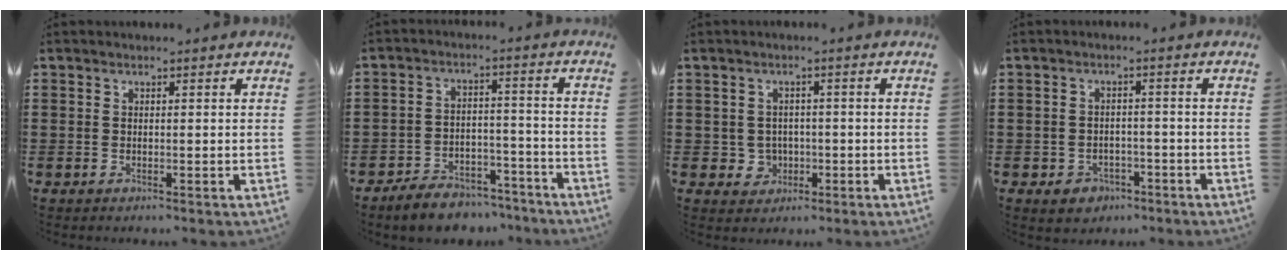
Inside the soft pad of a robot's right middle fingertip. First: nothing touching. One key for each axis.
{"total": 6.1, "fx": -5.8, "fy": 1.5, "fz": 1.0, "tx": -0.012, "ty": 0.020, "tz": -0.113}
{"total": 2.8, "fx": -0.4, "fy": 2.7, "fz": 0.6, "tx": -0.024, "ty": 0.007, "tz": -0.012}
{"total": 2.7, "fx": -2.1, "fy": 1.6, "fz": 0.3, "tx": -0.013, "ty": 0.003, "tz": -0.045}